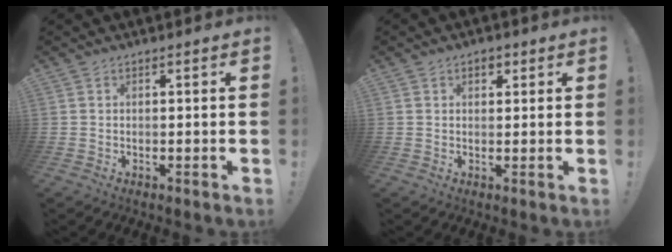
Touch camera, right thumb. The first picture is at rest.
{"total": 2.6, "force": [1.1, 1.8, 1.6], "torque": [-0.018, 0.000, 0.016]}